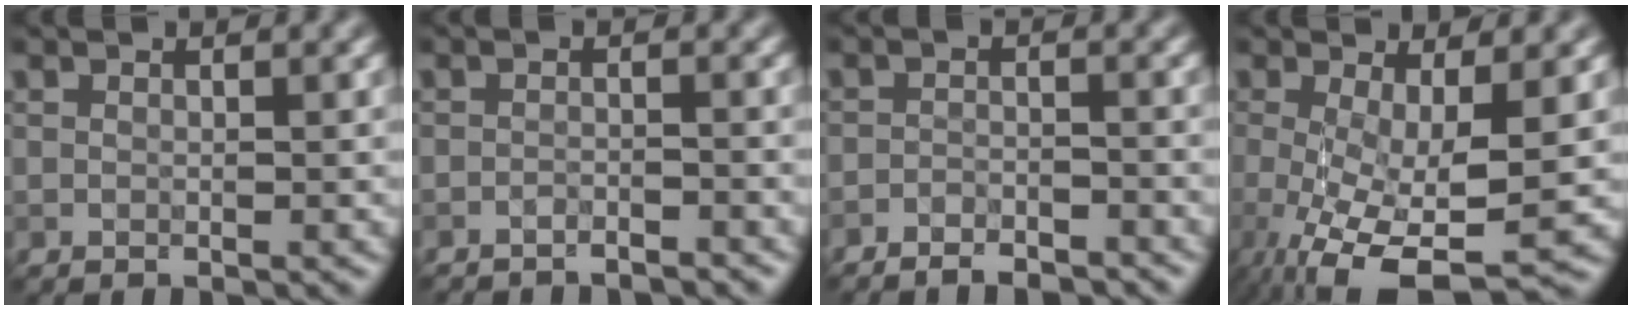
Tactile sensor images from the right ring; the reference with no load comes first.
{"total": 2.3, "force": [-2.3, 0.2, 0.2], "torque": [0.007, -0.005, -0.034]}
{"total": 3.9, "force": [-3.8, 0.5, 0.8], "torque": [-0.008, 0.004, -0.054]}
{"total": 8.3, "force": [-2.4, 2.3, 7.6], "torque": [-0.128, -0.018, -0.032]}